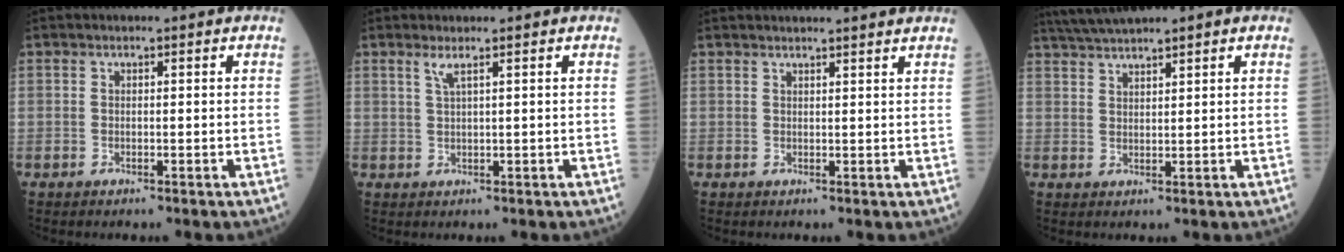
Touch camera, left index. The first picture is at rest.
{"total": 1.5, "force": [0.9, -0.2, 1.2], "torque": [-0.032, -0.004, 0.019]}
{"total": 7.5, "force": [7.2, -0.1, 2.4], "torque": [-0.028, 0.026, 0.072]}
{"total": 5.5, "force": [4.7, 0.1, 2.7], "torque": [-0.062, 0.032, 0.092]}